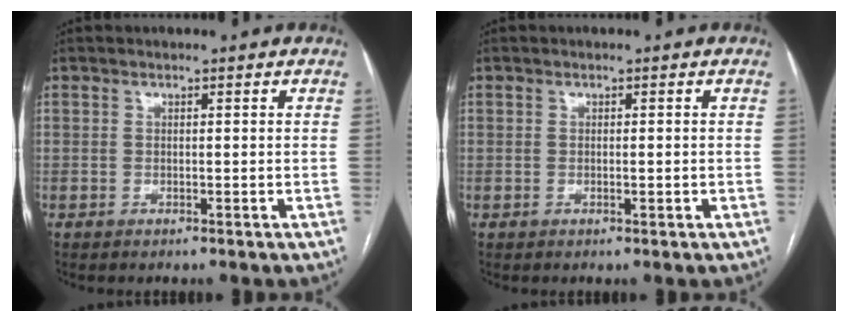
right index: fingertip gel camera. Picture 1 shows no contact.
{"total": 0.8, "force": [-0.1, 0.1, 0.8], "torque": [-0.015, -0.002, 0.001]}